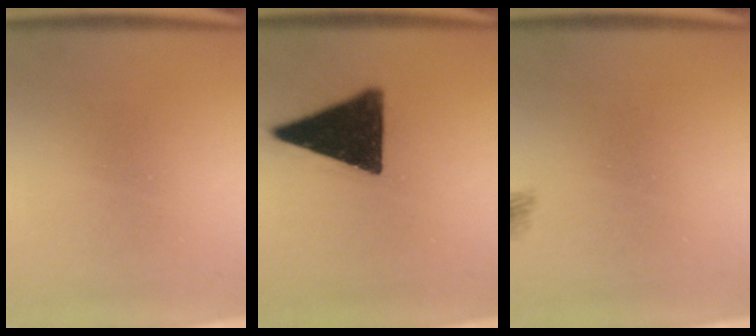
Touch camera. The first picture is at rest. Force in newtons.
{"total": 16.6}
{"total": 1.6}